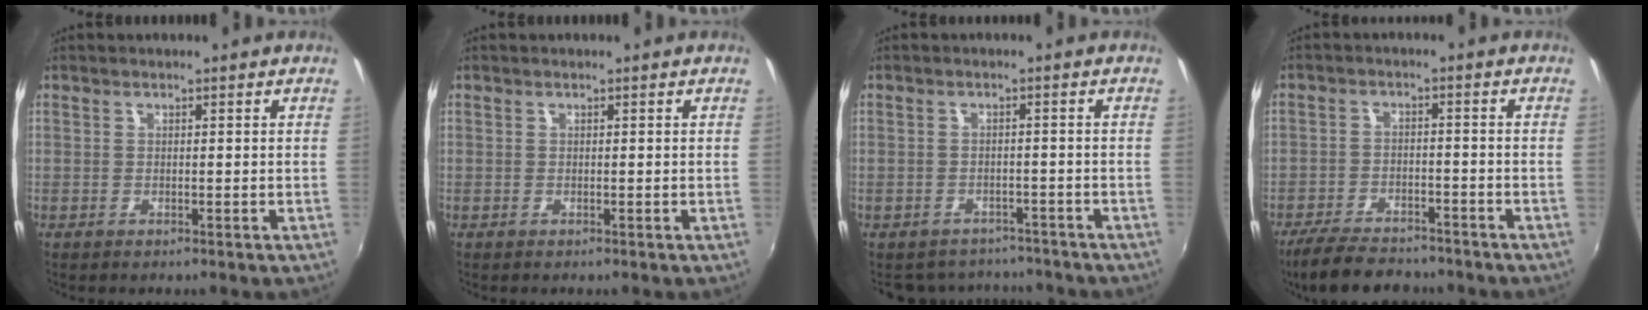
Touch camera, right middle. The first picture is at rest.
{"total": 0.0}
{"total": 8.6, "force": [-7.6, 3.5, 1.9], "torque": [-0.047, 0.001, -0.099]}
{"total": 11.0, "force": [-9.1, 3.9, 4.7], "torque": [-0.119, -0.013, -0.147]}